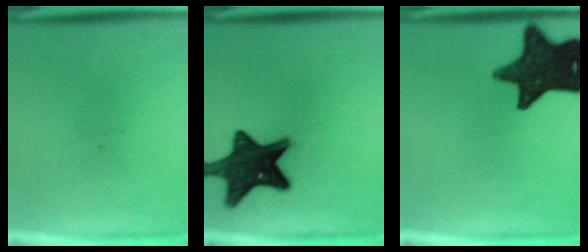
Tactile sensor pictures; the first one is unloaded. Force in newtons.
{"total": 17.5}
{"total": 16.3}